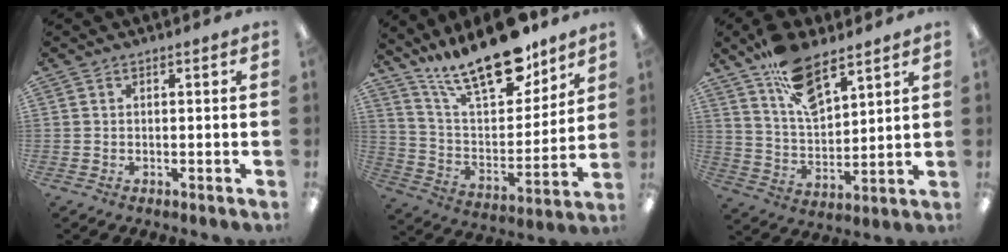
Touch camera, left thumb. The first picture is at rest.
{"total": 21.9, "force": [16.9, 7.4, 11.9], "torque": [-0.204, -0.107, 0.292]}
{"total": 8.9, "force": [6.1, 3.9, 5.2], "torque": [-0.086, -0.027, 0.106]}